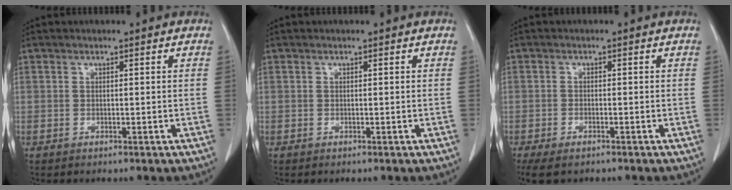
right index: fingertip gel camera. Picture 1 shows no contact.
{"total": 0.0}
{"total": 4.6, "force": [-3.4, 1.9, 2.5], "torque": [-0.043, -0.010, -0.052]}